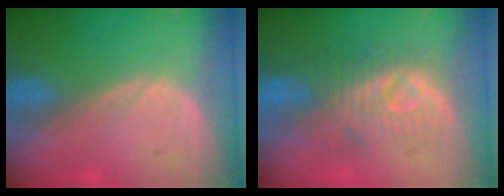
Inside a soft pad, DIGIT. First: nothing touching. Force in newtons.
{"total": 8.2, "press": 8.2, "slide": 0.2}